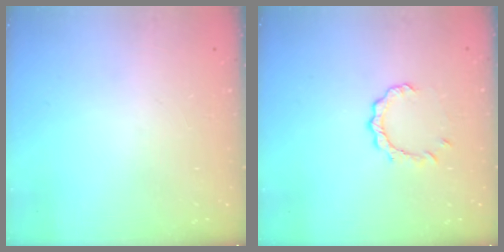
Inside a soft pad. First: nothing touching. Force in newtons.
{"total": 3.8, "press": 3.8, "slide": 0.2}